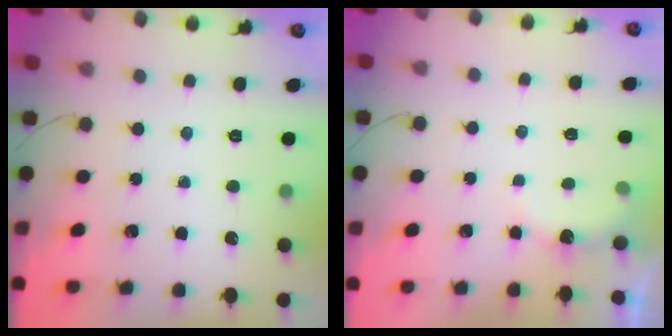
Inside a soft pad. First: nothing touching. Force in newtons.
{"total": 5.8, "press": 5.7, "slide": 1.1}